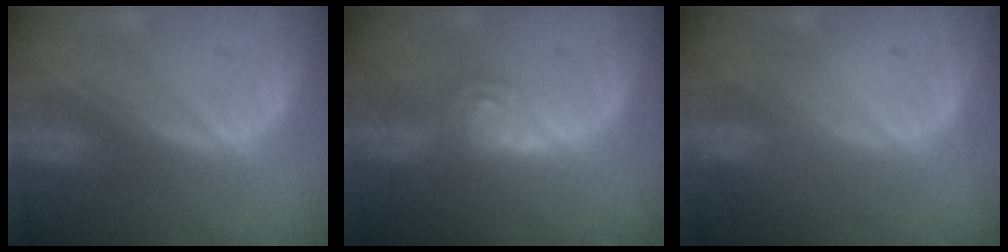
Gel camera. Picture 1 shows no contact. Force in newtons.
{"total": 4.6, "press": 4.2, "slide": 2.1}
{"total": 0.0}